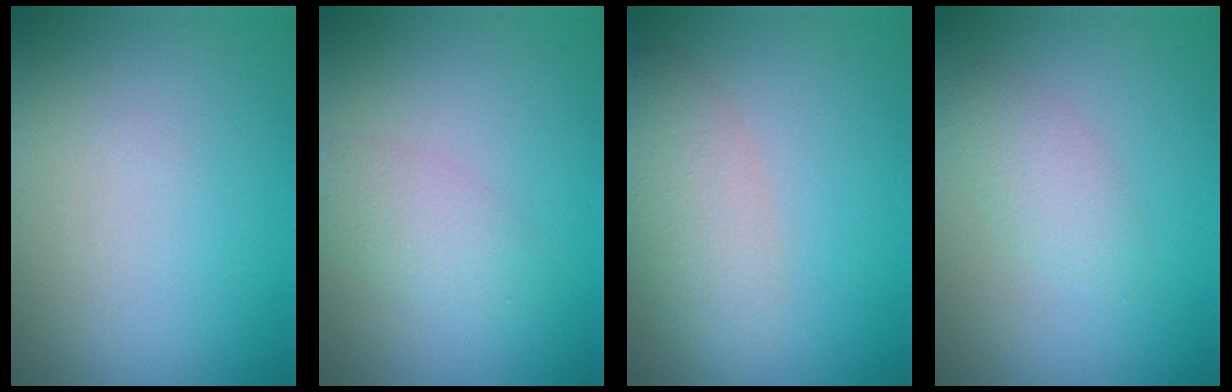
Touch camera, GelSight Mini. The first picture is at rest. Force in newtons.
{"total": 2.3, "press": 2.3, "slide": 0.1}
{"total": 3.8, "press": 3.8, "slide": 0.3}
{"total": 2.1, "press": 2.1, "slide": 0.1}